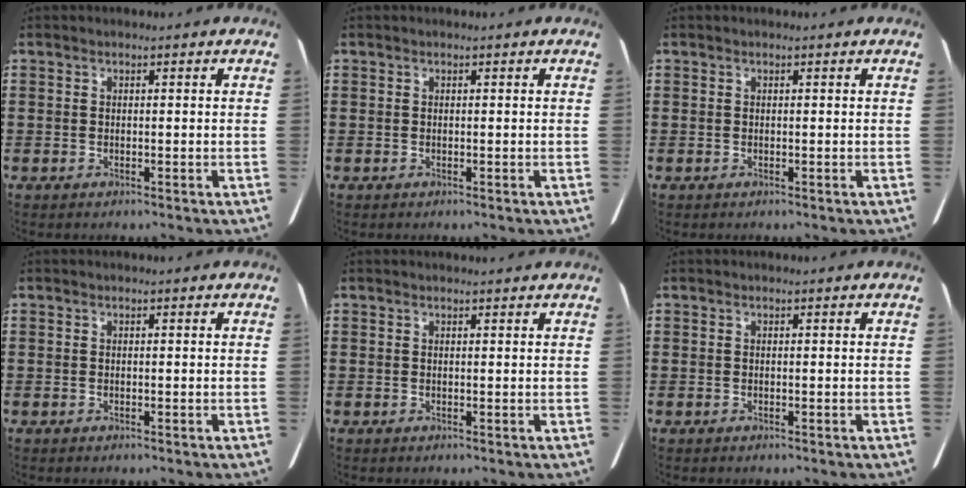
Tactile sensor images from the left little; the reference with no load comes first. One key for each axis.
{"total": 0.0}
{"total": 0.0}
{"total": 0.0}
{"total": 0.6, "fx": 0.6, "fy": 0.1, "fz": 0.2, "tx": 0.002, "ty": -0.002, "tz": 0.009}
{"total": 0.0}